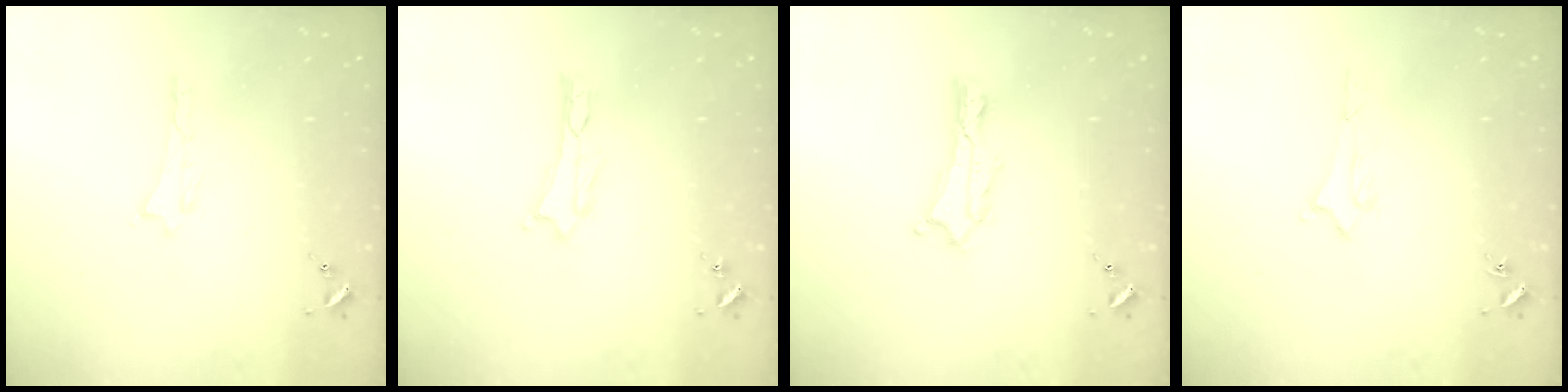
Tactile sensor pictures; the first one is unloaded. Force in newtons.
{"total": 0.5, "press": 0.5, "slide": 0.2}
{"total": 2.2, "press": 2.2, "slide": 0.3}
{"total": 1.6, "press": 1.6, "slide": 0.2}